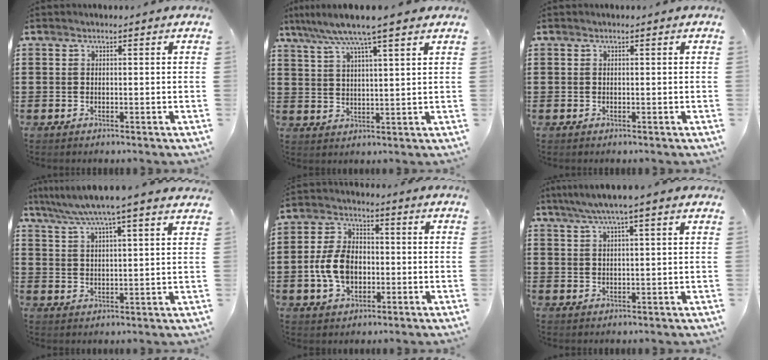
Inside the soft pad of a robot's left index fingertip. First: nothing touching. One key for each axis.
{"total": 7.4, "fx": 5.8, "fy": -0.1, "fz": 4.5, "tx": -0.105, "ty": -0.016, "tz": 0.101}
{"total": 0.0}
{"total": 6.2, "fx": 5.3, "fy": -0.5, "fz": 3.3, "tx": -0.080, "ty": -0.024, "tz": 0.090}
{"total": 7.9, "fx": -1.4, "fy": 5.4, "fz": 5.6, "tx": -0.138, "ty": 0.006, "tz": -0.033}
{"total": 4.1, "fx": 3.0, "fy": -0.2, "fz": 2.8, "tx": -0.060, "ty": -0.001, "tz": 0.053}